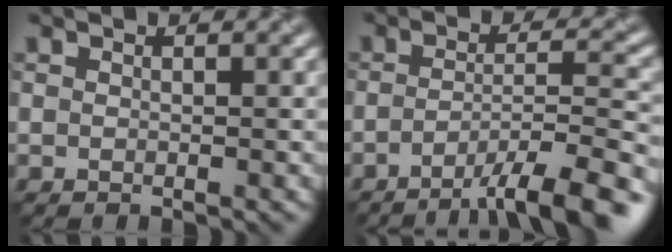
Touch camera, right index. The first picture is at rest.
{"total": 8.2, "force": [-5.3, 1.5, 6.0], "torque": [-0.083, 0.006, -0.083]}